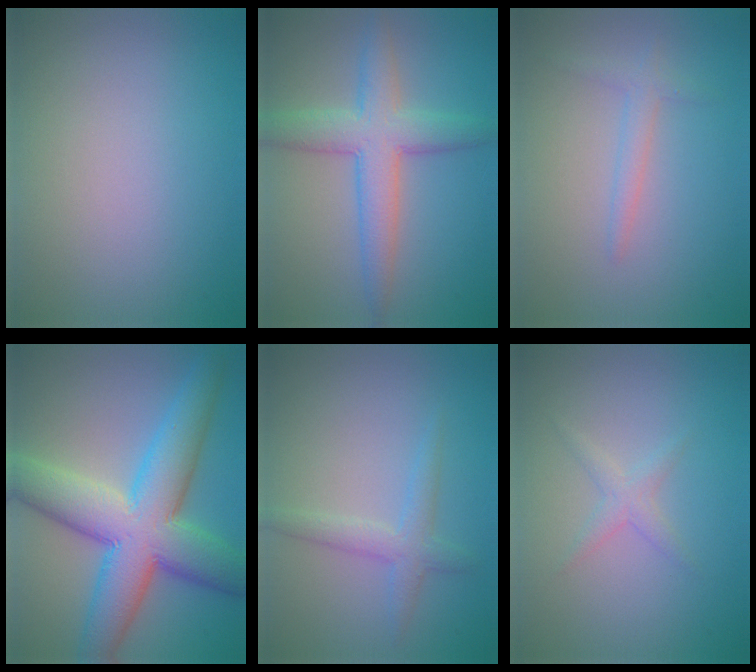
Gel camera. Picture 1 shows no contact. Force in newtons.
{"total": 5.5, "press": 5.5, "slide": 0.1}
{"total": 1.6, "press": 1.6, "slide": 0.1}
{"total": 11.0, "press": 11.0, "slide": 0.2}
{"total": 2.3, "press": 2.3, "slide": 0.1}
{"total": 1.3, "press": 1.3, "slide": 0.1}